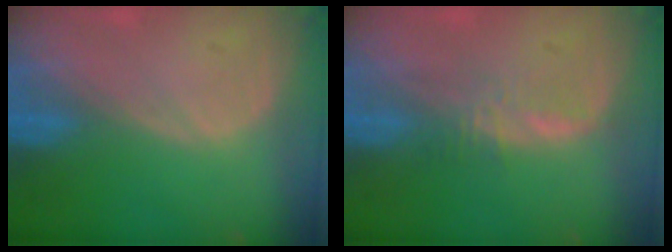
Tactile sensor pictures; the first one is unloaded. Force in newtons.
{"total": 2.9, "press": 2.9, "slide": 0.2}